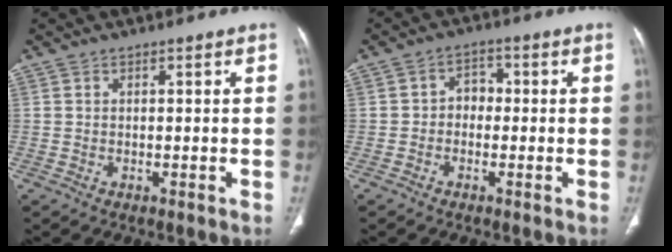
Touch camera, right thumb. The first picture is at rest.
{"total": 3.6, "force": [-0.5, 2.9, 2.1], "torque": [-0.013, 0.018, -0.021]}